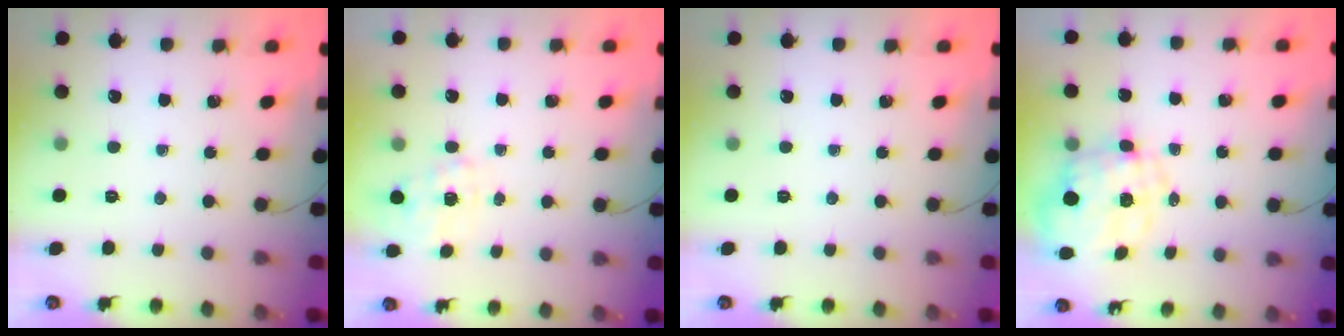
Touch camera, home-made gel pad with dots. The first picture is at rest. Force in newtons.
{"total": 0.9, "press": 0.3, "slide": 0.8}
{"total": 0.0}
{"total": 3.8, "press": 3.4, "slide": 1.7}